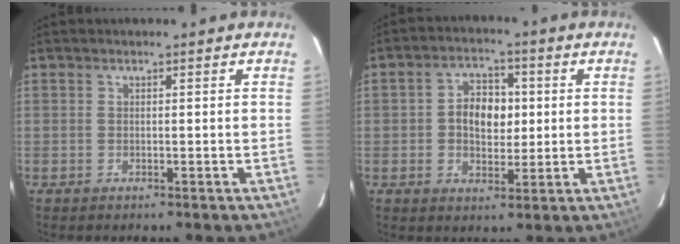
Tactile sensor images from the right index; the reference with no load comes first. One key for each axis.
{"total": 7.5, "fx": 0.6, "fy": 5.2, "fz": 5.3, "tx": -0.093, "ty": 0.018, "tz": 0.012}